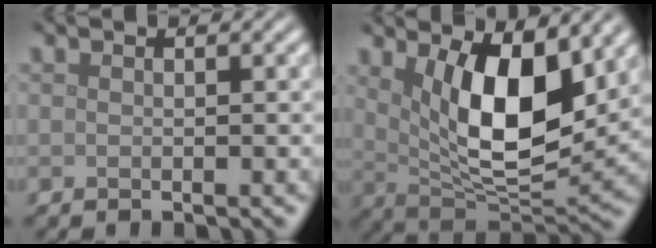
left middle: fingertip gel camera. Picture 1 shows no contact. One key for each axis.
{"total": 9.1, "fx": 3.0, "fy": 3.7, "fz": 7.8, "tx": -0.136, "ty": -0.020, "tz": 0.055}